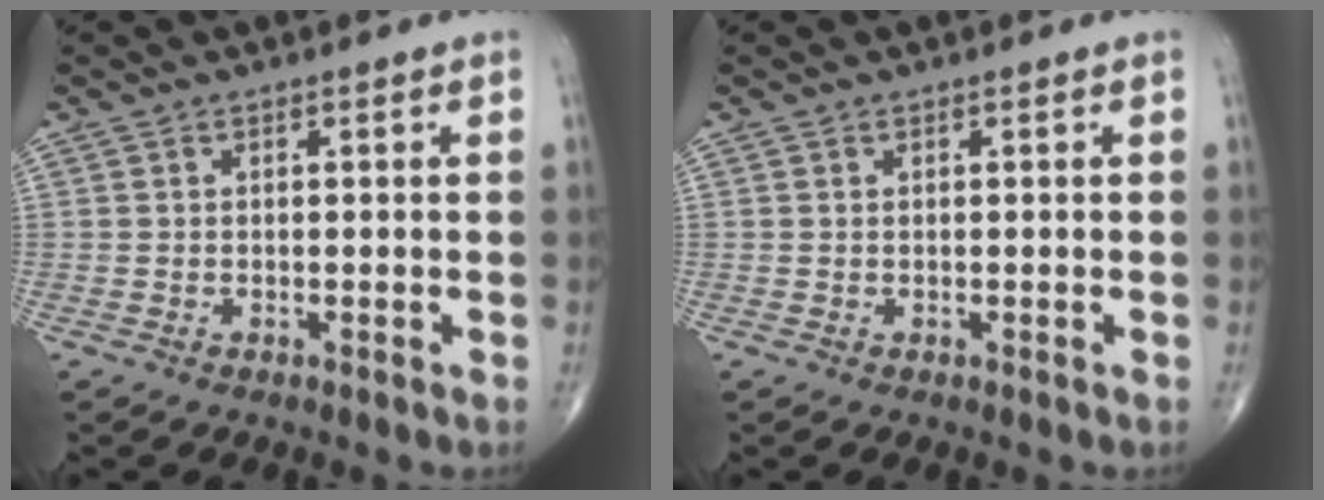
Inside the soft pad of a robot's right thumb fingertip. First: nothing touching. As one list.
[{"total": 0.0}]